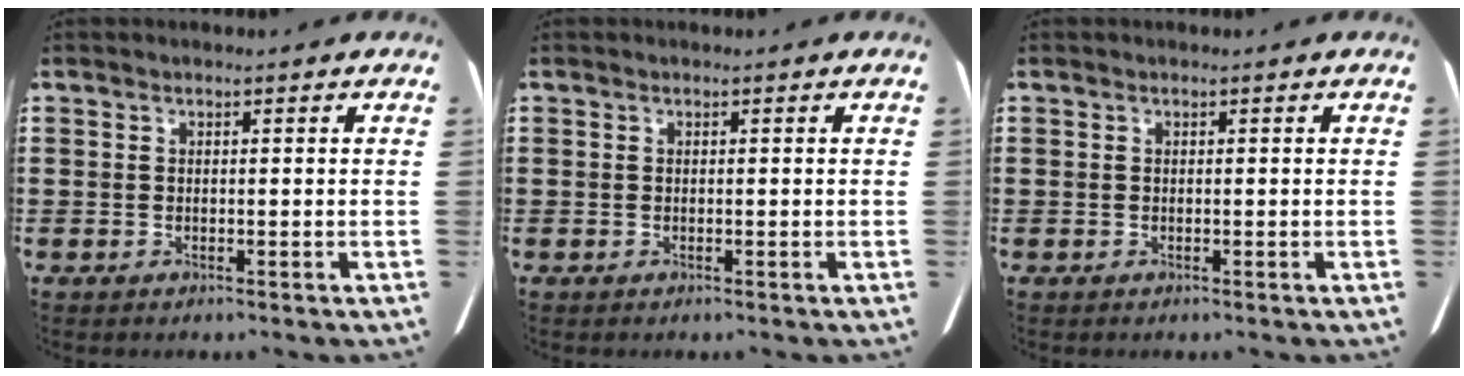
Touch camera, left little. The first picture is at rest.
{"total": 0.0}
{"total": 0.0}